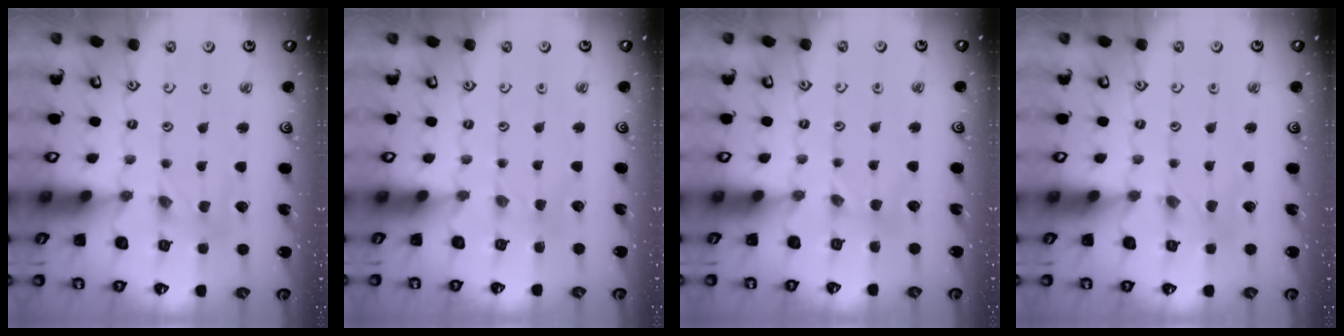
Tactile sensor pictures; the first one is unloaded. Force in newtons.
{"total": 1.2, "press": 1.2, "slide": 0.3}
{"total": 2.2, "press": 2.2, "slide": 0.4}
{"total": 0.0}